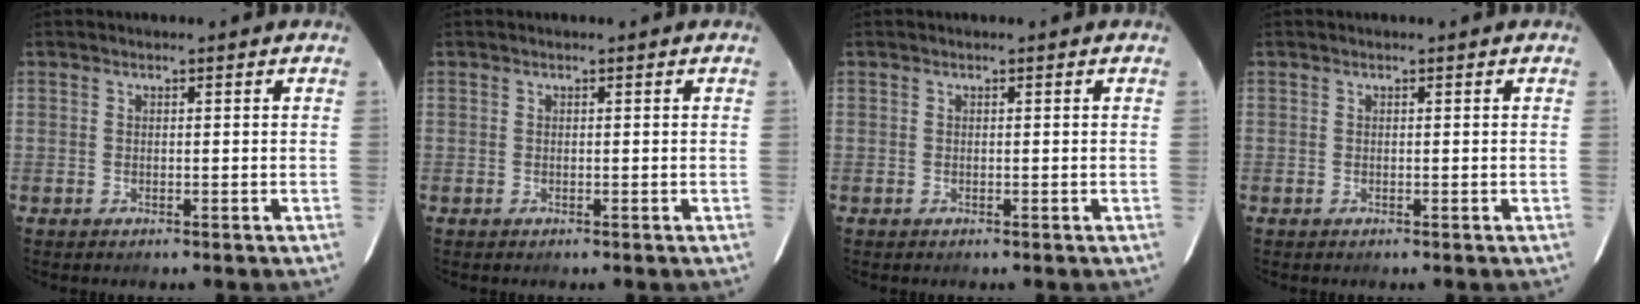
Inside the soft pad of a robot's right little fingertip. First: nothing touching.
{"total": 0.0}
{"total": 0.0}
{"total": 0.0}